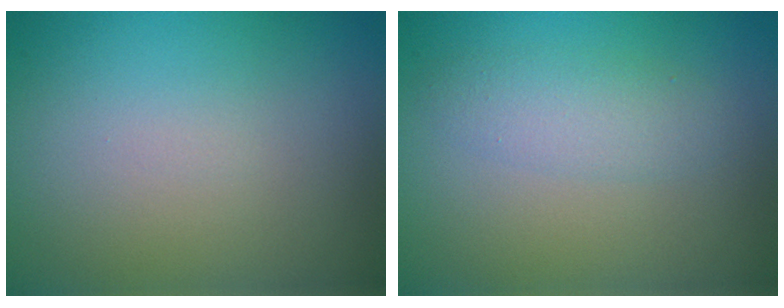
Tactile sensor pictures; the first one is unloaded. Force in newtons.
{"total": 2.2, "press": 2.2, "slide": 0.1}